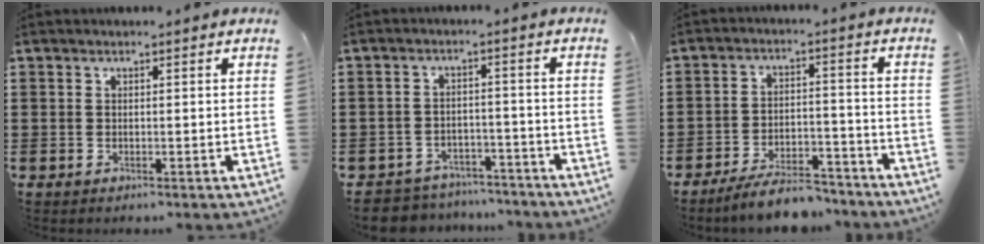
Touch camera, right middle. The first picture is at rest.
{"total": 4.6, "force": [-4.5, 0.6, -0.2], "torque": [-0.008, 0.005, -0.096]}
{"total": 7.0, "force": [-6.4, 1.0, 2.6], "torque": [-0.039, 0.007, -0.118]}